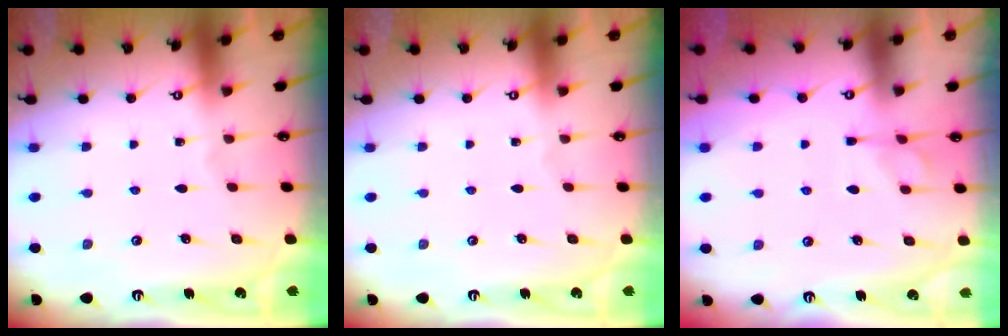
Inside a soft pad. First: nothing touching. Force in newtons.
{"total": 0.0}
{"total": 1.9, "press": 1.2, "slide": 1.4}